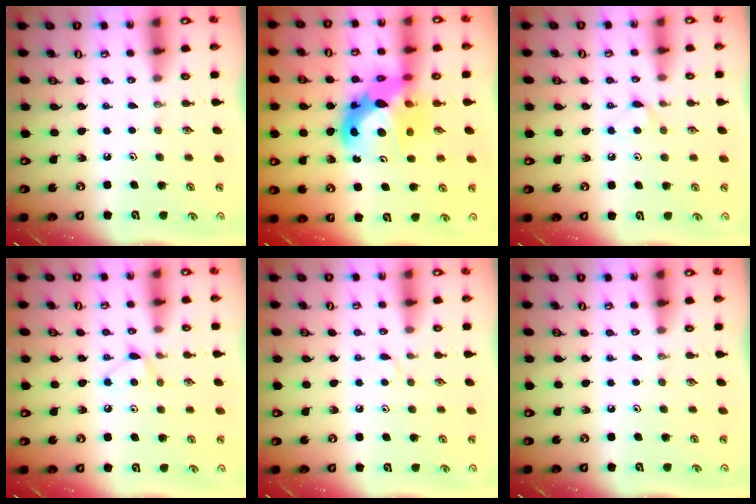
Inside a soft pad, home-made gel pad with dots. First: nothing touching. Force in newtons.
{"total": 13.7, "press": 13.6, "slide": 1.1}
{"total": 5.6, "press": 5.6, "slide": 0.6}
{"total": 6.7, "press": 6.7, "slide": 0.8}
{"total": 3.1, "press": 3.1, "slide": 0.5}
{"total": 0.0}